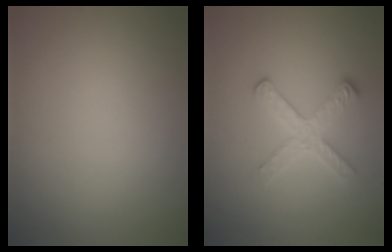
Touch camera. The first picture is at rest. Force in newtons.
{"total": 2.7, "press": 2.6, "slide": 0.9}